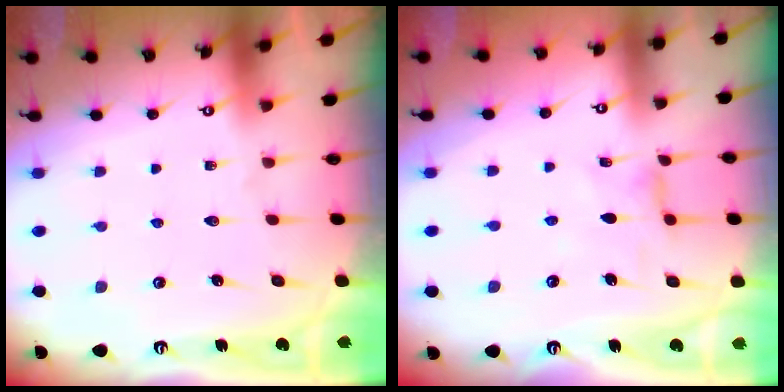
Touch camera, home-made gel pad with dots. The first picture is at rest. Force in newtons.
{"total": 2.1, "press": 2.1, "slide": 0.5}